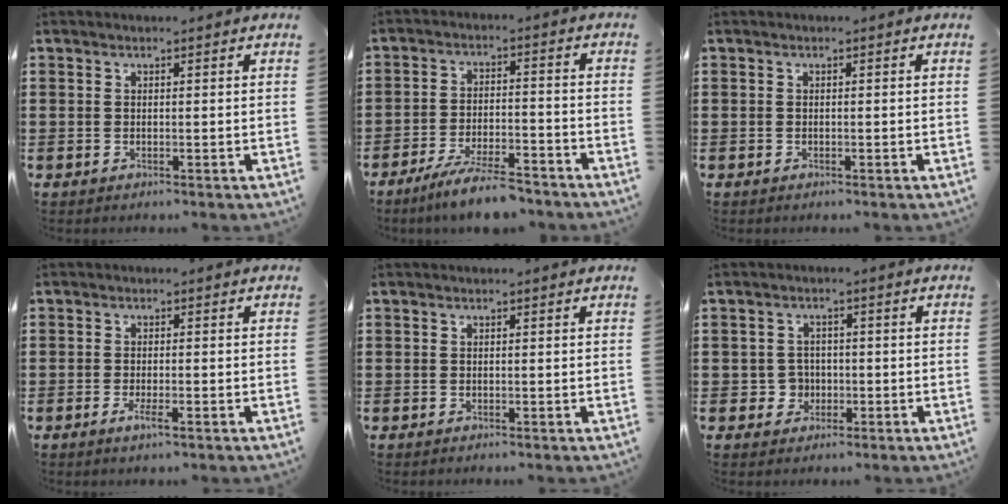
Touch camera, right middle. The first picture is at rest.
{"total": 6.9, "force": [-6.0, 0.6, 3.3], "torque": [-0.068, -0.003, -0.115]}
{"total": 0.0}
{"total": 2.2, "force": [-1.1, 0.4, 1.9], "torque": [-0.030, 0.001, -0.020]}
{"total": 0.0}
{"total": 3.0, "force": [-0.8, 2.7, 1.0], "torque": [-0.028, 0.004, -0.019]}